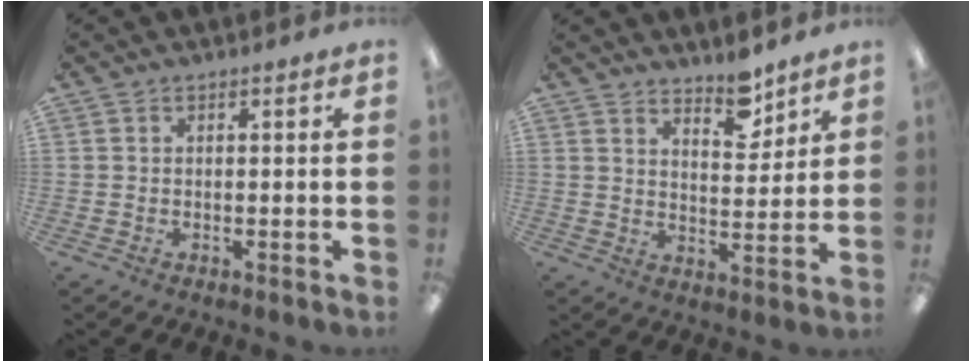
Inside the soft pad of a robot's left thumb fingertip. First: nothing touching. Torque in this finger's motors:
{"motor_torque": [0.03, 0.04, -0.20, -0.10, 0.02]}